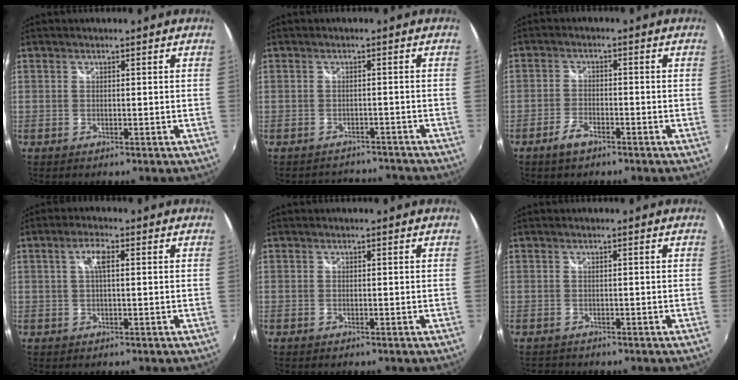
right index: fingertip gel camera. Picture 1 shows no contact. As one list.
[{"total": 7.0, "force": [-6.4, 2.3, 1.3], "torque": [-0.027, 0.007, -0.082]}, {"total": 3.8, "force": [-2.8, 1.6, 2.2], "torque": [-0.058, -0.002, -0.055]}, {"total": 3.4, "force": [0.8, 1.0, 3.2], "torque": [-0.061, 0.007, 0.013]}, {"total": 0.0}, {"total": 0.9, "force": [-0.7, 0.5, 0.2], "torque": [-0.008, -0.001, -0.010]}]